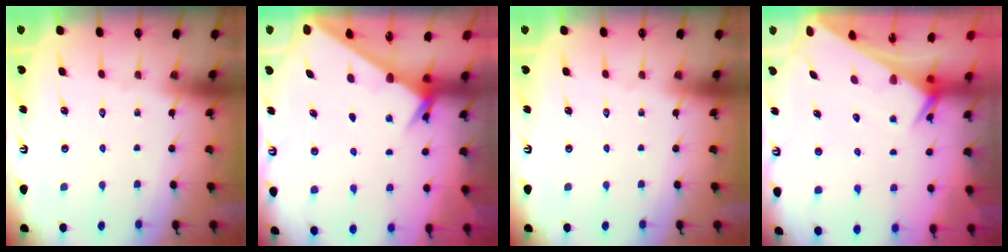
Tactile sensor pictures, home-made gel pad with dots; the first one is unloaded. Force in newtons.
{"total": 2.3, "press": 2.3, "slide": 0.3}
{"total": 0.0}
{"total": 2.5, "press": 2.5, "slide": 0.1}